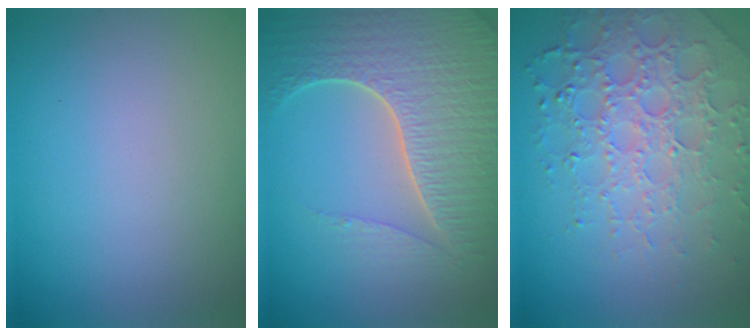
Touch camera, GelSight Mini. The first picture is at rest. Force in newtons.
{"total": 7.5, "press": 5.6, "slide": 5.0}
{"total": 6.4, "press": 4.9, "slide": 4.2}